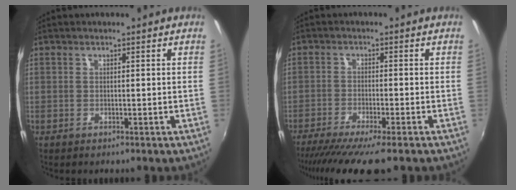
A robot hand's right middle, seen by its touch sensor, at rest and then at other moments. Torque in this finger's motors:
{"motor_torque": [1.34, -0.80, 0.24, 0.12]}